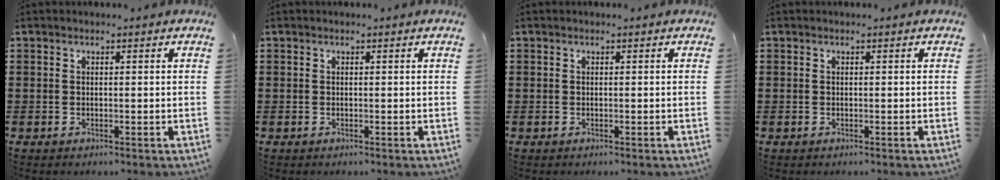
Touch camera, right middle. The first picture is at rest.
{"total": 0.0}
{"total": 0.0}
{"total": 0.0}